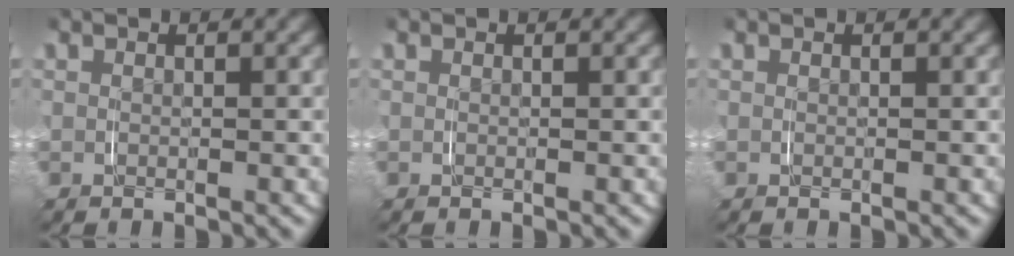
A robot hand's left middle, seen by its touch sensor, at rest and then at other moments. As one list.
[{"total": 0.0}, {"total": 0.0}]